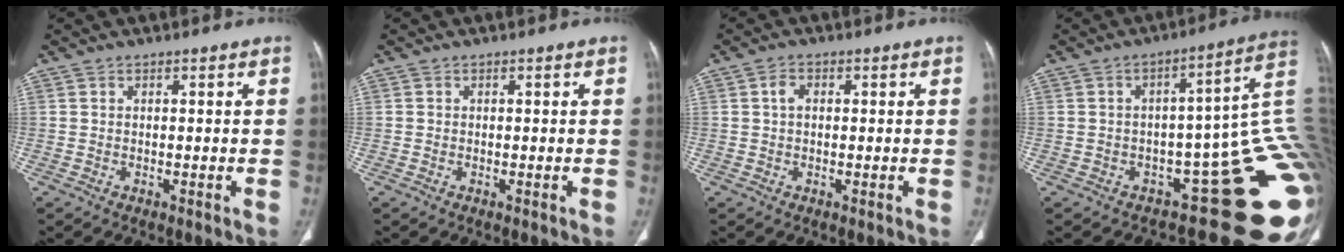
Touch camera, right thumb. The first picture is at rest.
{"total": 0.0}
{"total": 2.1, "force": [0.3, 1.5, 1.5], "torque": [-0.029, 0.007, 0.006]}
{"total": 20.8, "force": [-3.4, 9.3, 18.3], "torque": [-0.129, 0.053, -0.034]}